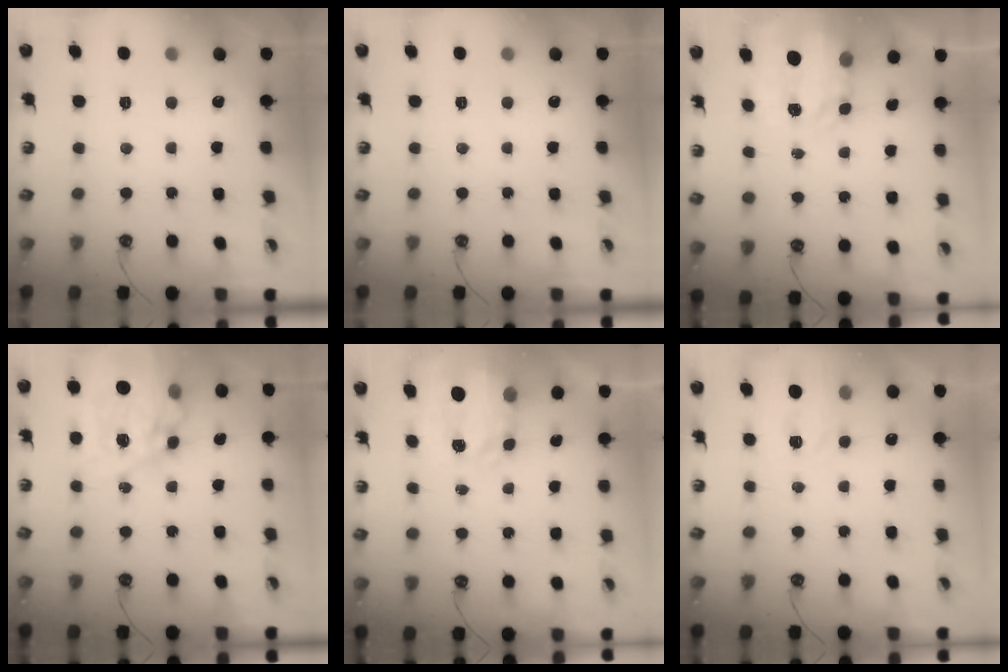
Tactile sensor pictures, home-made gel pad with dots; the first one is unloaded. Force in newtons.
{"total": 0.0}
{"total": 3.7, "press": 3.7, "slide": 0.6}
{"total": 16.7, "press": 16.6, "slide": 1.5}
{"total": 3.8, "press": 3.7, "slide": 0.6}
{"total": 3.5, "press": 3.5, "slide": 0.4}